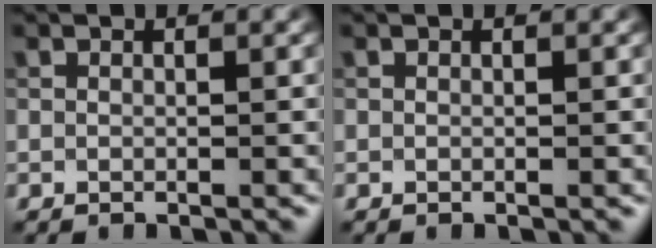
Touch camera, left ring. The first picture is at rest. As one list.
[{"total": 0.0}]